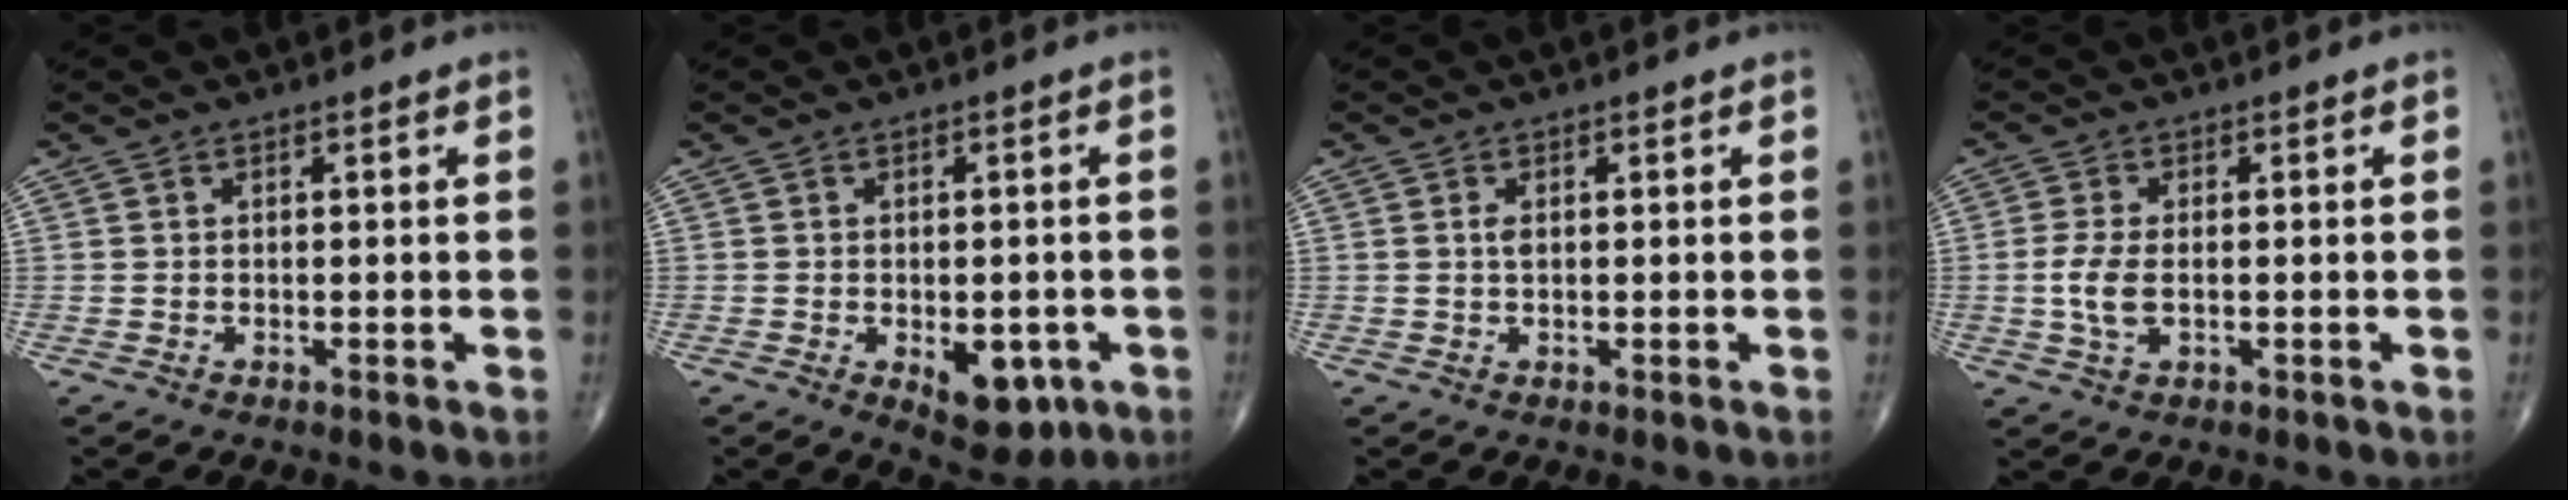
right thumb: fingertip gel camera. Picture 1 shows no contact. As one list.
[{"total": 8.3, "force": [-2.8, 4.6, 6.4], "torque": [-0.058, 0.002, -0.025]}, {"total": 0.9, "force": [0.2, 0.4, 0.8], "torque": [-0.019, -0.001, 0.003]}, {"total": 4.9, "force": [-0.5, 2.6, 4.1], "torque": [-0.094, 0.000, -0.011]}]